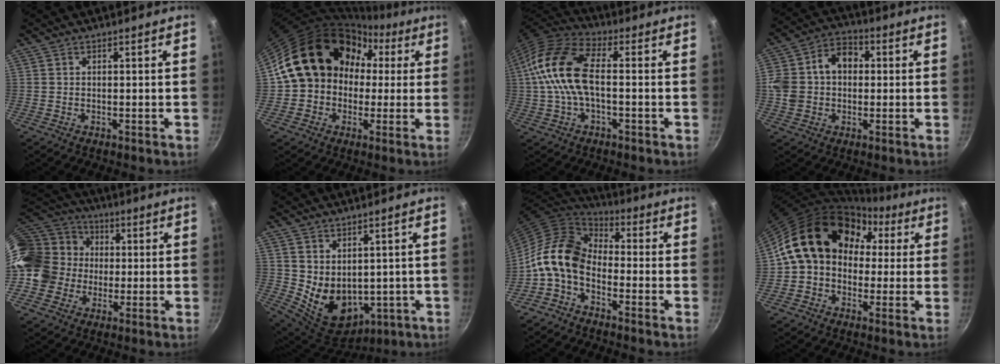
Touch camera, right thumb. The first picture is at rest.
{"total": 17.8, "force": [2.0, 15.1, 9.3], "torque": [-0.120, 0.056, 0.027]}
{"total": 14.2, "force": [0.0, 7.3, 12.2], "torque": [-0.241, 0.032, -0.019]}
{"total": 11.7, "force": [1.1, 9.0, 7.3], "torque": [-0.102, 0.029, 0.004]}
{"total": 19.4, "force": [-0.4, 16.9, 9.5], "torque": [-0.166, 0.053, -0.012]}
{"total": 11.1, "force": [1.6, 8.0, 7.5], "torque": [-0.103, -0.035, 0.059]}
{"total": 12.4, "force": [-3.3, 8.1, 8.7], "torque": [-0.152, 0.050, -0.089]}
{"total": 16.7, "force": [2.6, 13.3, 9.8], "torque": [-0.123, 0.046, 0.028]}